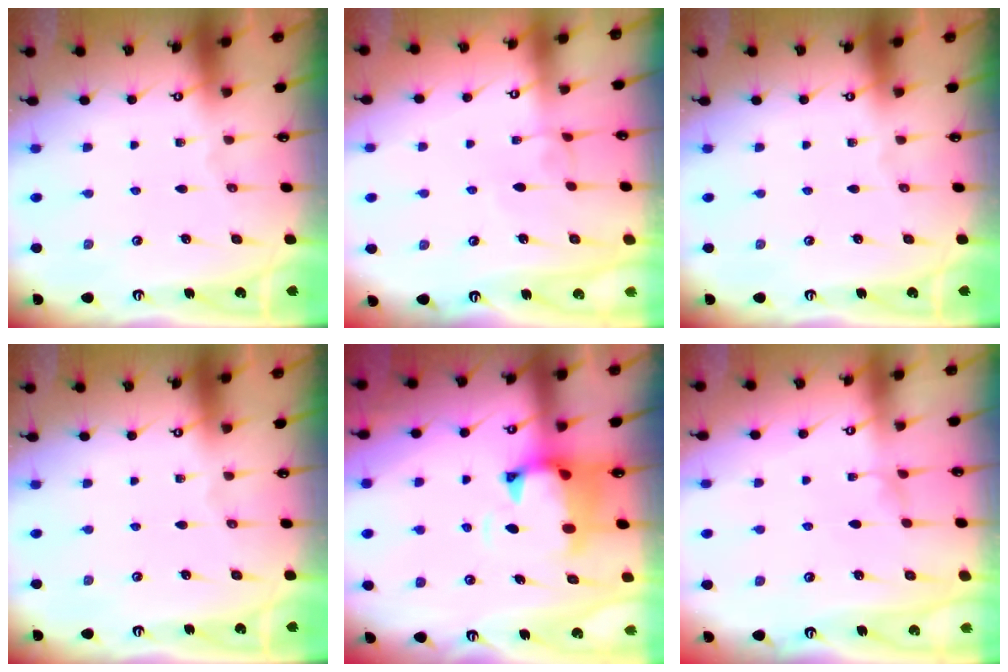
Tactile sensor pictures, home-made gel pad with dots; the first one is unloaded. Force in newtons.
{"total": 2.8, "press": 2.8, "slide": 0.2}
{"total": 0.0}
{"total": 0.0}
{"total": 1.7, "press": 1.2, "slide": 1.2}
{"total": 3.1, "press": 3.0, "slide": 0.3}